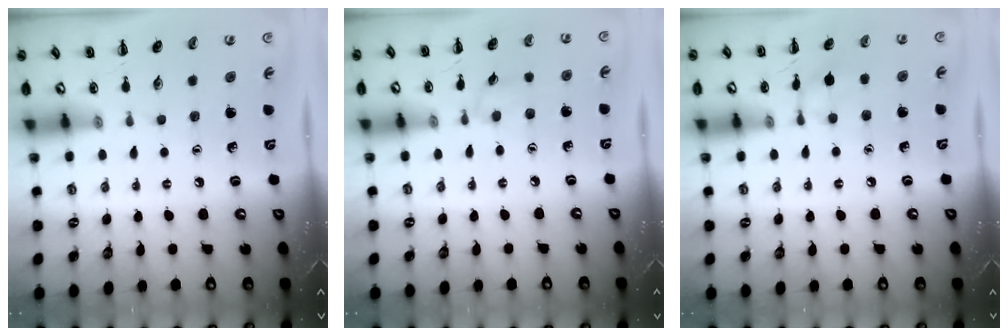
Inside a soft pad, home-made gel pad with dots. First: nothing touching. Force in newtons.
{"total": 3.4, "press": 3.1, "slide": 1.3}
{"total": 7.1, "press": 6.8, "slide": 2.1}